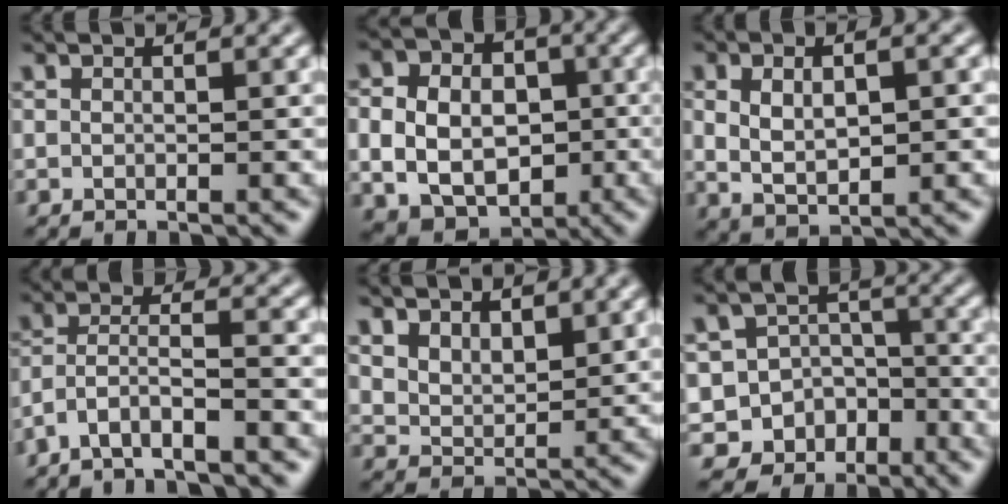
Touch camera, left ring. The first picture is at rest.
{"total": 12.3, "force": [-0.2, 10.3, 6.6], "torque": [-0.122, 0.016, -0.015]}
{"total": 4.7, "force": [0.4, 2.6, 3.9], "torque": [-0.080, -0.001, 0.017]}
{"total": 3.7, "force": [-2.8, 0.7, 2.3], "torque": [-0.048, 0.004, -0.062]}
{"total": 5.1, "force": [3.7, 2.6, 2.3], "torque": [-0.061, -0.002, 0.067]}
{"total": 8.7, "force": [-5.3, 6.6, 1.9], "torque": [-0.014, -0.012, -0.089]}